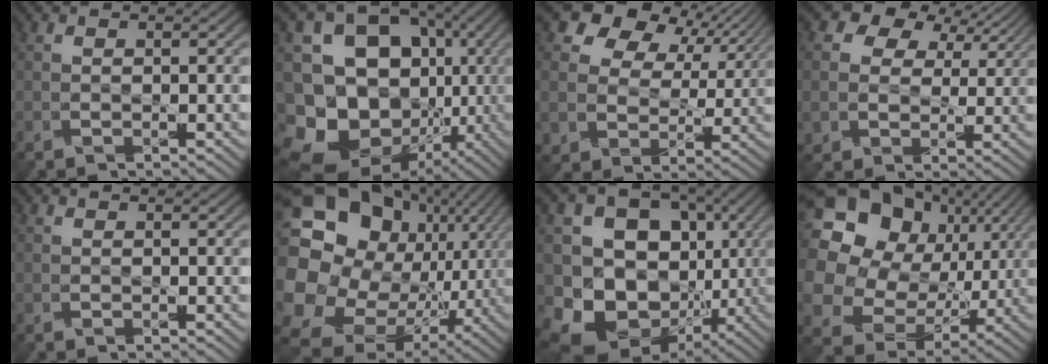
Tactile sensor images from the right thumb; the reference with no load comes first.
{"total": 19.3, "force": [-4.6, 15.8, 10.0], "torque": [-0.243, -0.016, -0.069]}
{"total": 13.2, "force": [6.6, 9.4, 6.6], "torque": [-0.156, 0.018, 0.115]}
{"total": 10.3, "force": [4.9, 8.0, 4.3], "torque": [-0.124, 0.037, 0.084]}
{"total": 0.0}
{"total": 22.1, "force": [2.5, 18.0, 12.6], "torque": [-0.326, -0.016, 0.065]}
{"total": 17.8, "force": [-2.6, 15.0, 9.1], "torque": [-0.203, -0.019, -0.037]}
{"total": 23.1, "force": [7.4, 19.1, 10.5], "torque": [-0.312, 0.029, 0.141]}